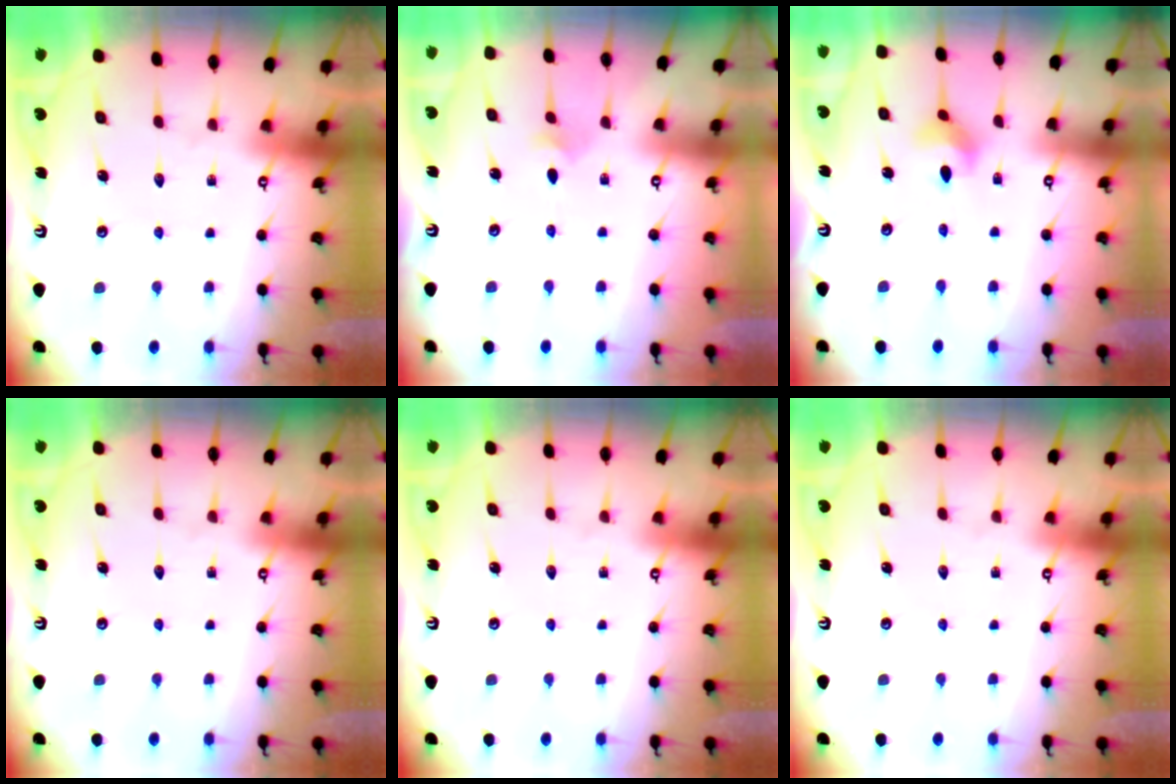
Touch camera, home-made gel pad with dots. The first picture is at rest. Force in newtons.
{"total": 3.0, "press": 2.9, "slide": 0.8}
{"total": 5.1, "press": 5.0, "slide": 1.3}
{"total": 0.0}
{"total": 0.0}
{"total": 0.0}